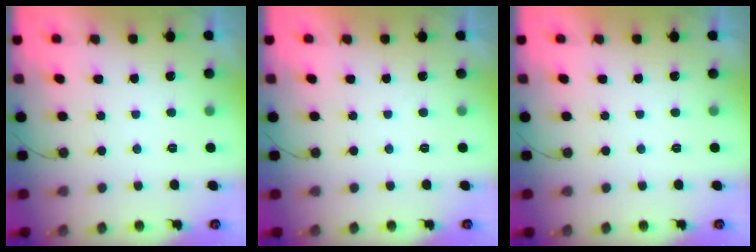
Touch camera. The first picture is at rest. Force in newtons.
{"total": 1.8, "press": 1.8, "slide": 0.1}
{"total": 1.7, "press": 1.7, "slide": 0.0}